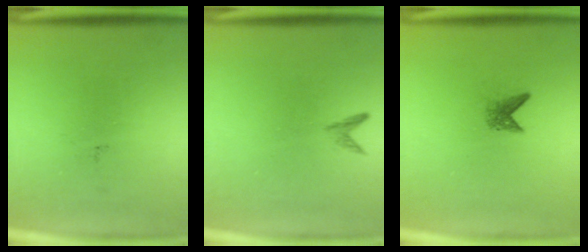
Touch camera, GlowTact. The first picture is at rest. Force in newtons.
{"total": 0.8}
{"total": 1.6}